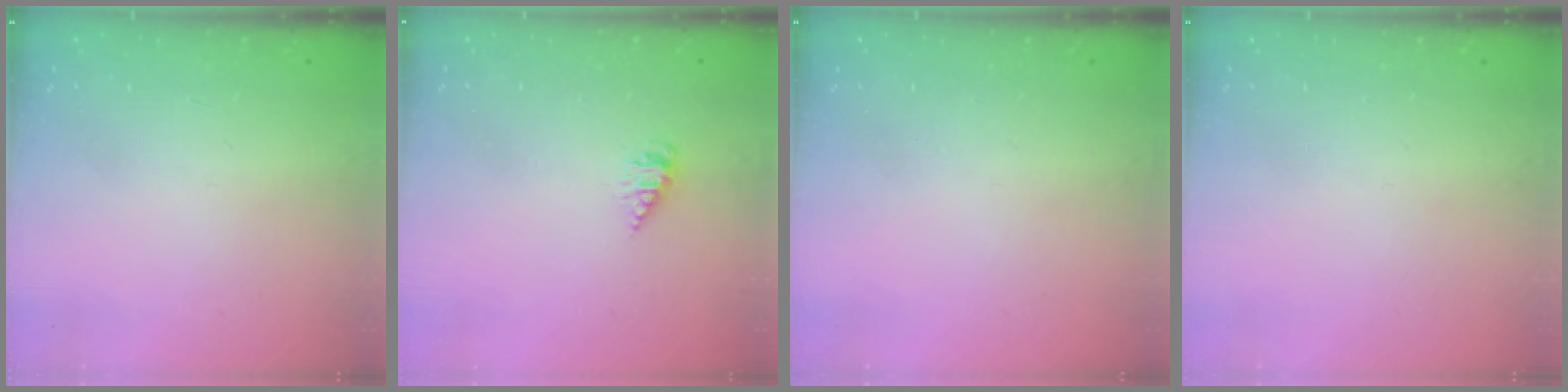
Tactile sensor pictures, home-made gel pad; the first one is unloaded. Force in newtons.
{"total": 2.1, "press": 2.1, "slide": 0.2}
{"total": 0.0}
{"total": 0.0}